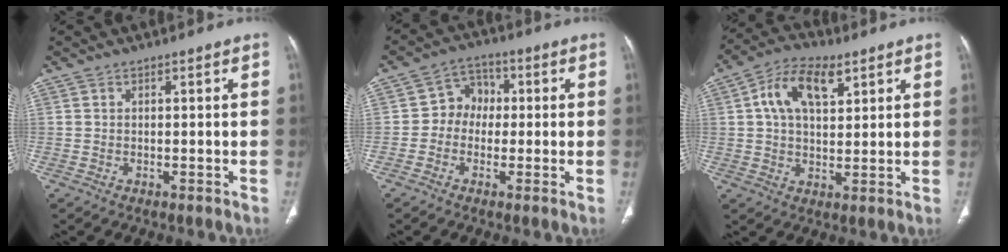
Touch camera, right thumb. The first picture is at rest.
{"total": 6.0, "force": [-0.5, 5.2, 2.9], "torque": [-0.016, 0.022, -0.024]}
{"total": 10.7, "force": [4.2, 6.1, 7.8], "torque": [-0.125, 0.005, 0.070]}